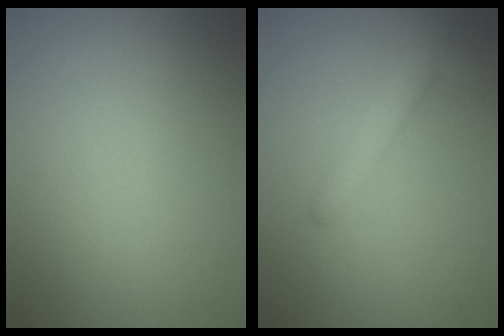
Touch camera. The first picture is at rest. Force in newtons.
{"total": 2.8, "press": 2.7, "slide": 0.2}